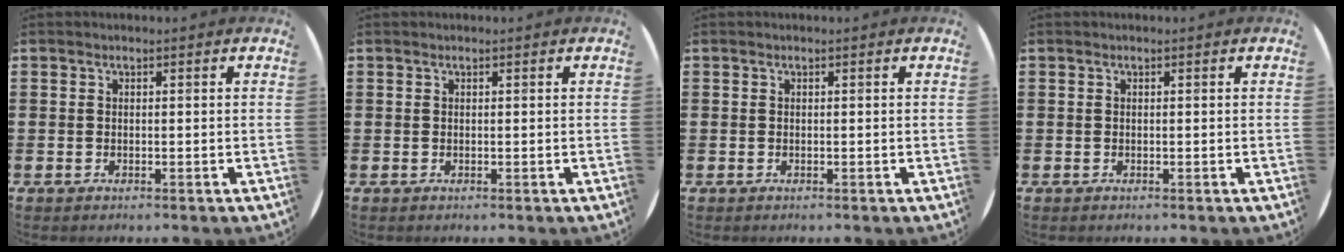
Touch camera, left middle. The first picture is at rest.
{"total": 0.0}
{"total": 0.0}
{"total": 0.0}